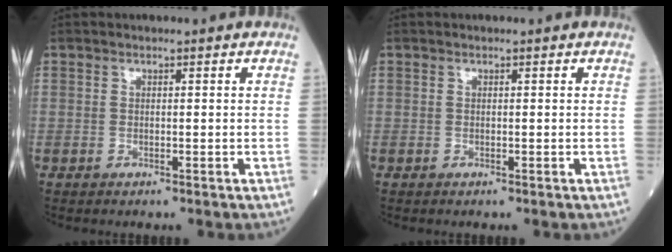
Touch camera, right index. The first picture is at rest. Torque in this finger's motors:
{"motor_torque": [0.14, 0.03, 0.00, 0.00]}